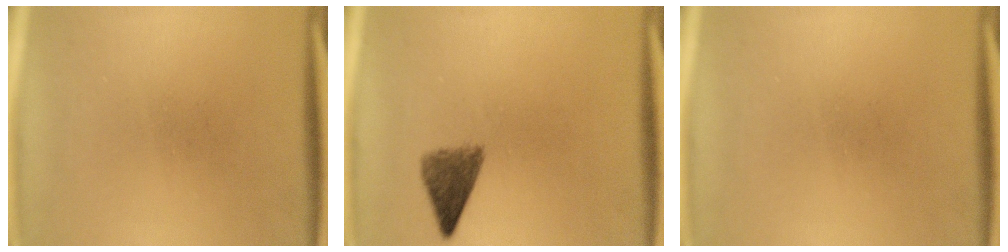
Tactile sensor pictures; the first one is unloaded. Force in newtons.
{"total": 4.3}
{"total": 0.0}